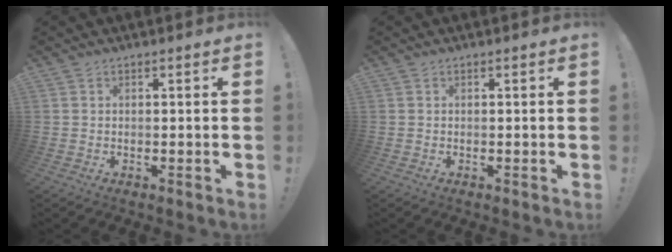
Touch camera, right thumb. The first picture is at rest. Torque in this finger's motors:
{"motor_torque": [0.00, 0.00, -0.01, 0.01, 0.00]}